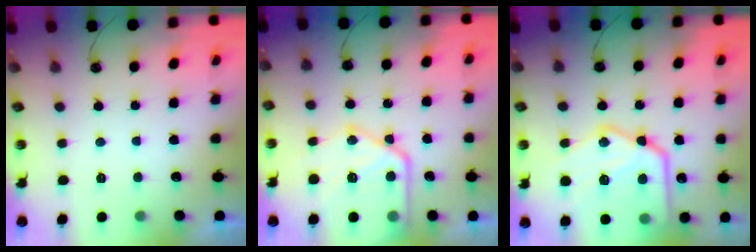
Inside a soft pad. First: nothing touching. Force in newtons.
{"total": 18.7, "press": 18.6, "slide": 1.7}
{"total": 24.7, "press": 24.6, "slide": 2.1}